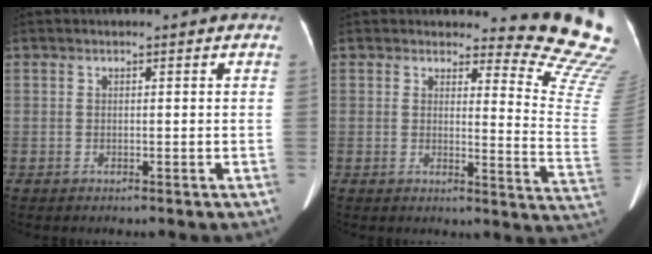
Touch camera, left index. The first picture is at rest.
{"total": 13.0, "force": [12.8, -0.7, 1.7], "torque": [-0.006, -0.159, 0.115]}